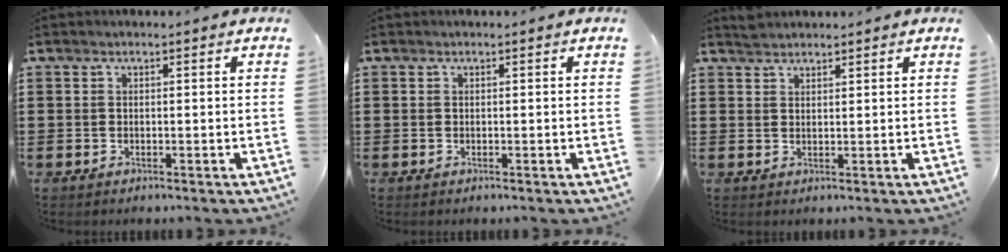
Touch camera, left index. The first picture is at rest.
{"total": 0.0}
{"total": 1.7, "force": [1.6, 0.4, 0.1], "torque": [-0.005, 0.001, 0.032]}